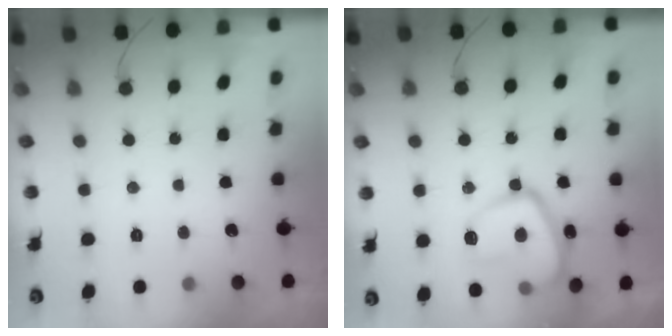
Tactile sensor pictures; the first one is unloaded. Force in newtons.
{"total": 14.4, "press": 14.3, "slide": 1.6}